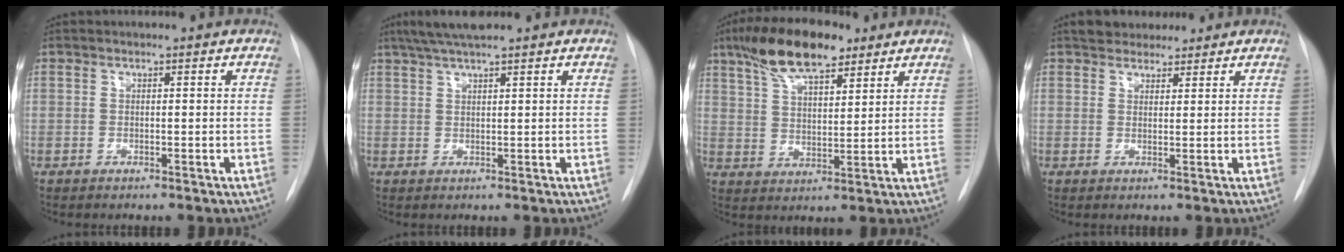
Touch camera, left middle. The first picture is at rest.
{"total": 5.3, "force": [4.2, 0.1, 3.1], "torque": [-0.059, 0.022, 0.077]}
{"total": 12.0, "force": [8.2, 3.7, 7.9], "torque": [-0.150, 0.019, 0.150]}
{"total": 4.8, "force": [4.1, 2.2, 1.2], "torque": [-0.008, 0.015, 0.065]}